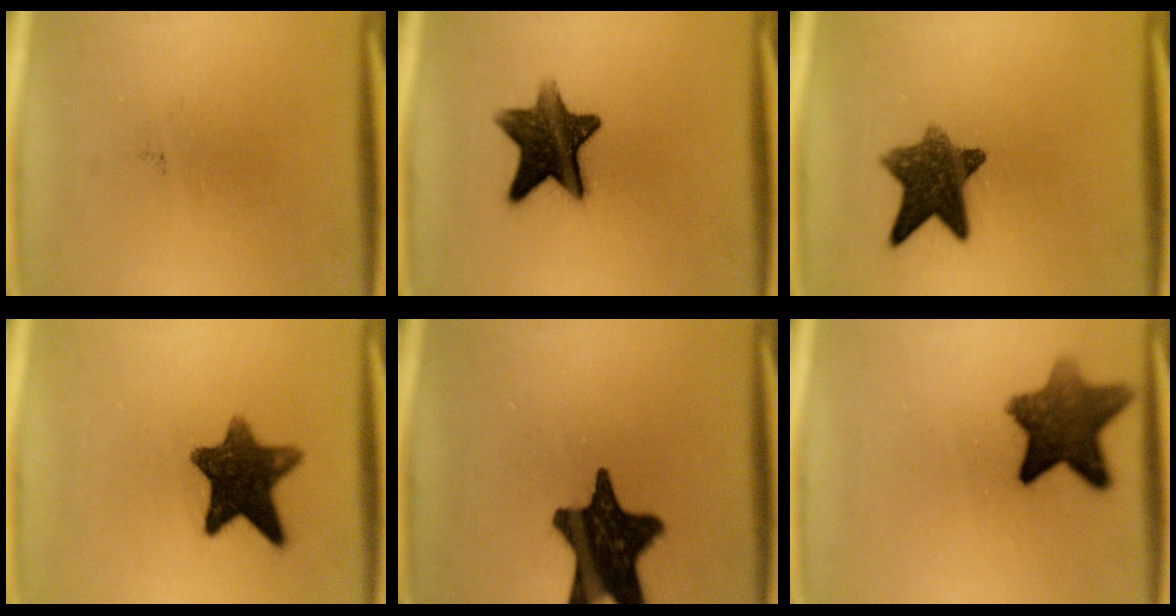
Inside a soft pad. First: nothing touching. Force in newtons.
{"total": 11.6}
{"total": 9.6}
{"total": 11.1}
{"total": 17.0}
{"total": 10.4}